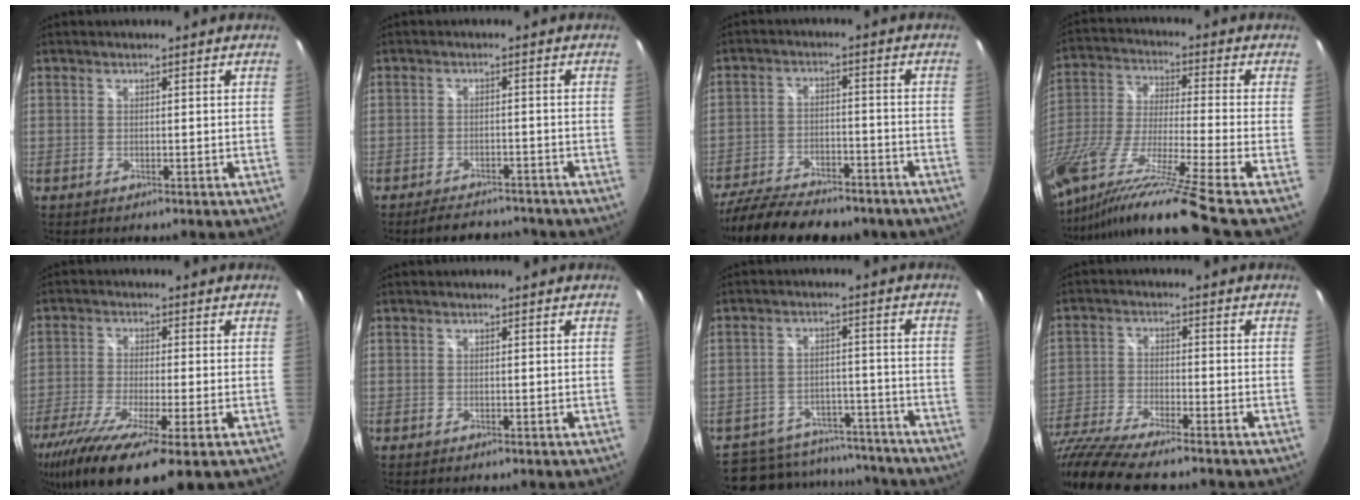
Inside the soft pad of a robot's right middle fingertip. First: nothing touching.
{"total": 7.2, "force": [-6.3, 2.4, 2.3], "torque": [-0.054, 0.001, -0.088]}
{"total": 20.4, "force": [-16.4, 6.7, 10.1], "torque": [-0.208, -0.033, -0.246]}
{"total": 21.8, "force": [-16.4, -1.9, 14.3], "torque": [-0.263, -0.070, -0.296]}
{"total": 14.6, "force": [-8.4, 2.3, 11.7], "torque": [-0.239, -0.063, -0.150]}
{"total": 0.0}
{"total": 18.0, "force": [-15.0, 8.3, 5.3], "torque": [-0.132, 0.023, -0.187]}
{"total": 14.5, "force": [-12.3, 1.5, 7.5], "torque": [-0.177, -0.040, -0.235]}